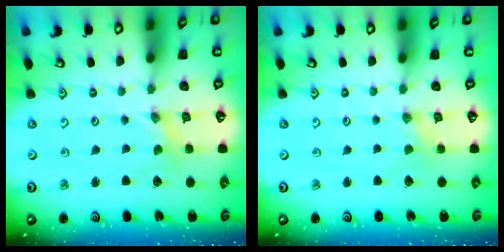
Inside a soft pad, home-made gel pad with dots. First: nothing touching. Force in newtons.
{"total": 0.0}